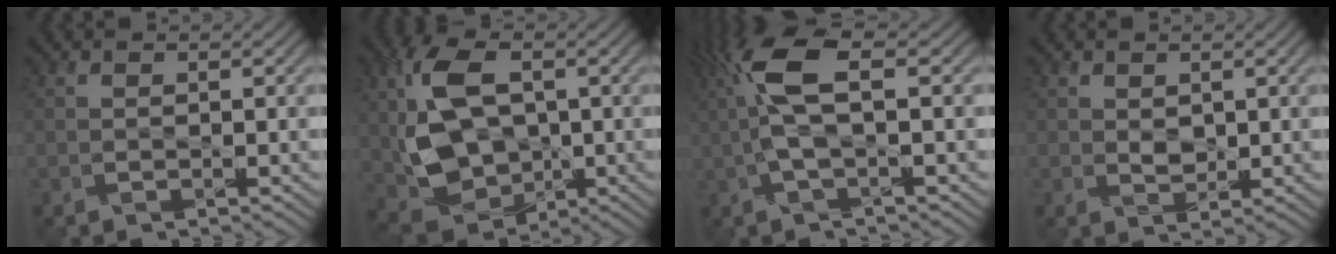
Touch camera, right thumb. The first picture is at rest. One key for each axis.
{"total": 12.5, "fx": 0.7, "fy": 8.4, "fz": 9.2, "tx": -0.213, "ty": -0.003, "tz": 0.014}
{"total": 8.2, "fx": 0.9, "fy": 2.5, "fz": 7.7, "tx": -0.180, "ty": 0.022, "tz": 0.008}
{"total": 1.6, "fx": 0.6, "fy": 1.1, "fz": 1.0, "tx": -0.023, "ty": -0.006, "tz": 0.016}